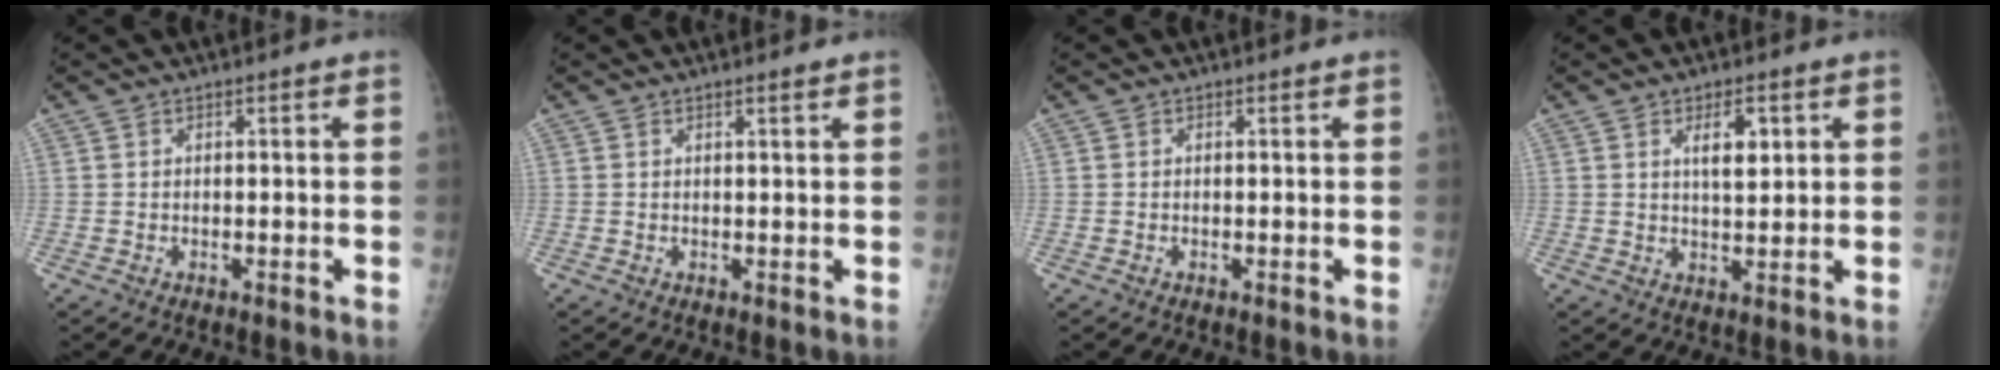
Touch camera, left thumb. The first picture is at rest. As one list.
[{"total": 0.8, "force": [0.7, 0.0, 0.5], "torque": [-0.008, -0.005, 0.012]}, {"total": 0.0}, {"total": 5.0, "force": [2.1, 2.2, 4.1], "torque": [-0.051, -0.011, 0.036]}]